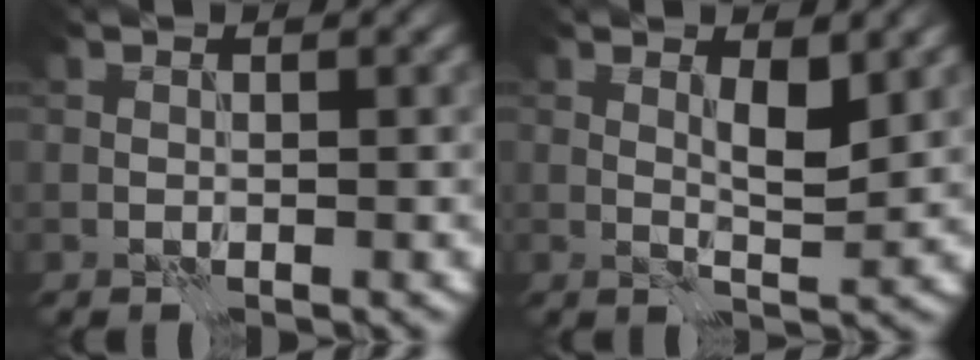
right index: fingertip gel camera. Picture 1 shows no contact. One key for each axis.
{"total": 2.3, "fx": 1.1, "fy": 0.5, "fz": 2.0, "tx": -0.034, "ty": -0.005, "tz": 0.019}